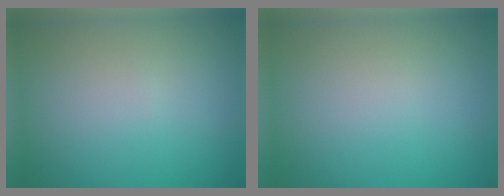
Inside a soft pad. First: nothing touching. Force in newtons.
{"total": 0.0}